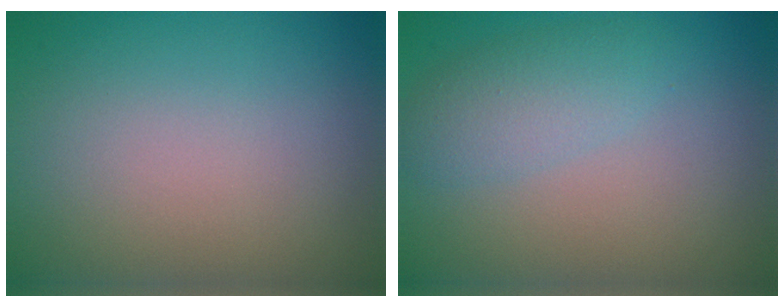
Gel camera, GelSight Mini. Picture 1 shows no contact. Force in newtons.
{"total": 2.8, "press": 2.8, "slide": 0.1}